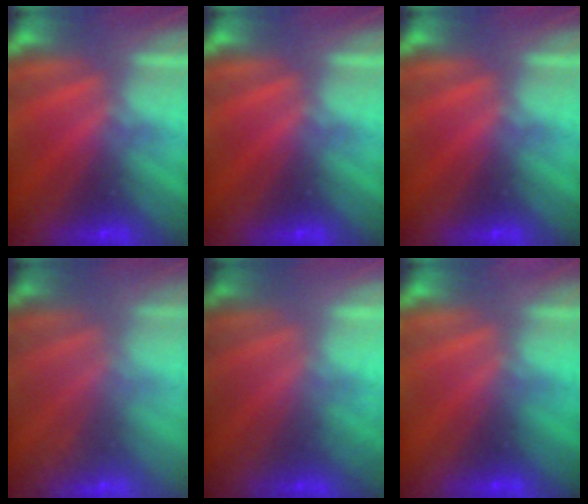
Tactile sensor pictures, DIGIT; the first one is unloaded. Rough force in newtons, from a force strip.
{"total": 0.0}
{"total": 0.0}
{"total": 2.4}
{"total": 2.0}
{"total": 2.4}